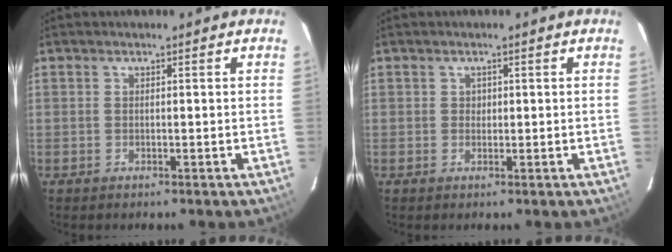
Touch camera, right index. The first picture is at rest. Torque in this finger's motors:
{"motor_torque": [0.16, 0.08, -0.02, 0.01]}